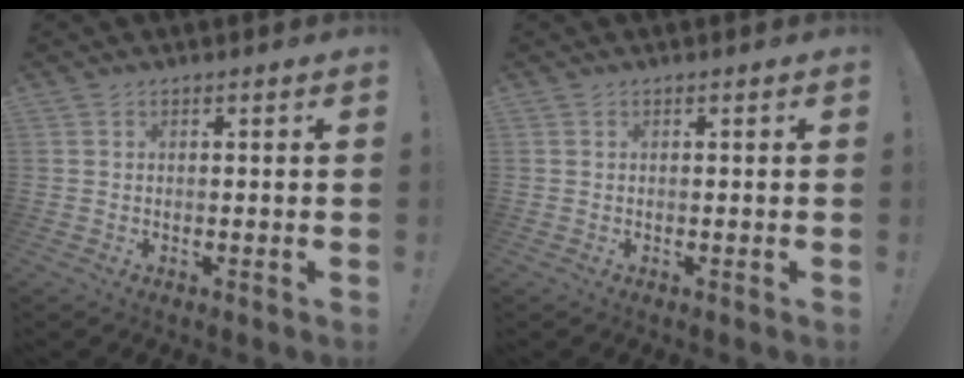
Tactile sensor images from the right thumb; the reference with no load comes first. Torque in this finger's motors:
{"motor_torque": [-0.04, -0.04, -0.08, 0.12, 0.03]}